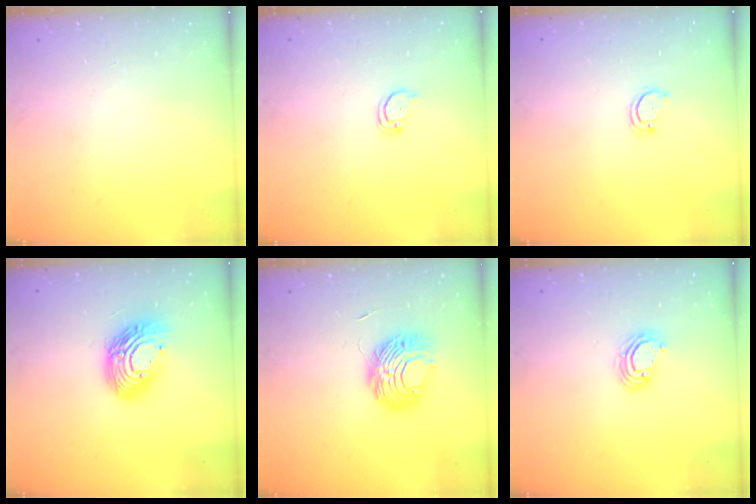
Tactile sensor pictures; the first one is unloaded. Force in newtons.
{"total": 2.0, "press": 2.0, "slide": 0.2}
{"total": 2.2, "press": 2.2, "slide": 0.2}
{"total": 14.9, "press": 14.9, "slide": 1.3}
{"total": 9.2, "press": 9.2, "slide": 0.5}
{"total": 6.1, "press": 6.1, "slide": 0.5}